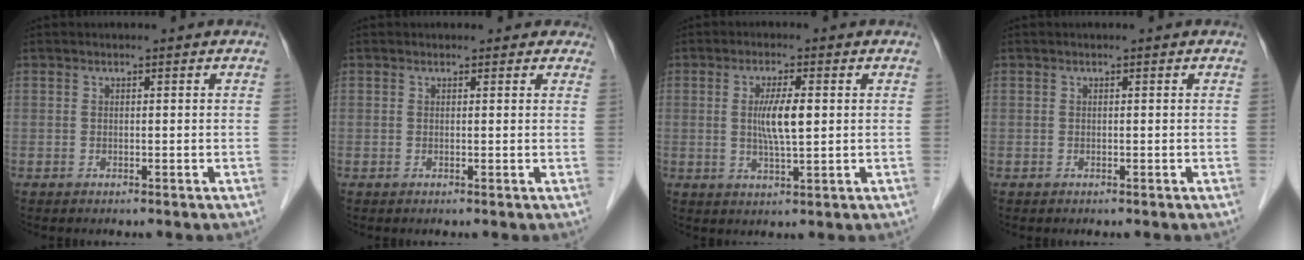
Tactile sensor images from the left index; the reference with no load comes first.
{"total": 2.3, "force": [1.9, 1.3, 0.0], "torque": [0.014, -0.002, 0.005]}
{"total": 5.2, "force": [0.6, 0.7, 5.1], "torque": [-0.098, -0.003, 0.010]}
{"total": 0.0}